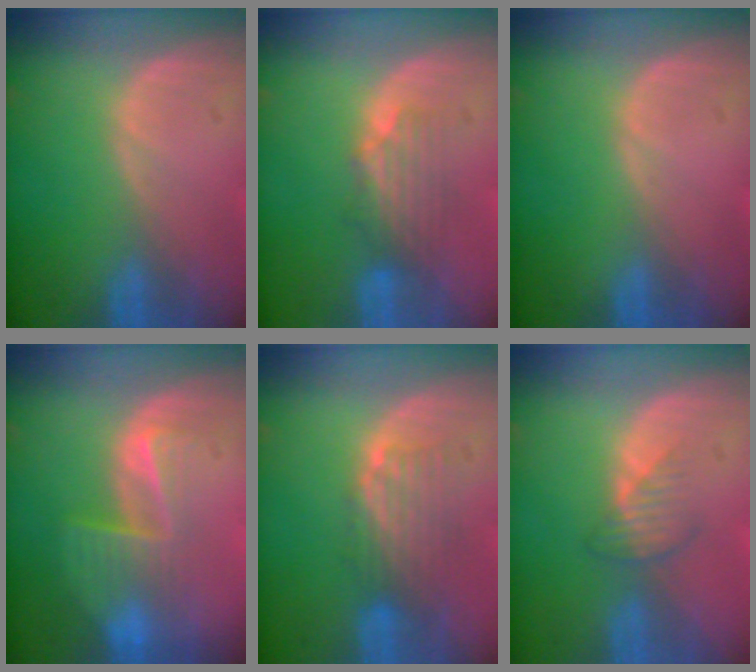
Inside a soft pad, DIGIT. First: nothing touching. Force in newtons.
{"total": 3.8, "press": 3.8, "slide": 0.4}
{"total": 0.0}
{"total": 6.5, "press": 5.5, "slide": 3.5}
{"total": 5.1, "press": 4.4, "slide": 2.6}
{"total": 2.7, "press": 2.6, "slide": 0.7}